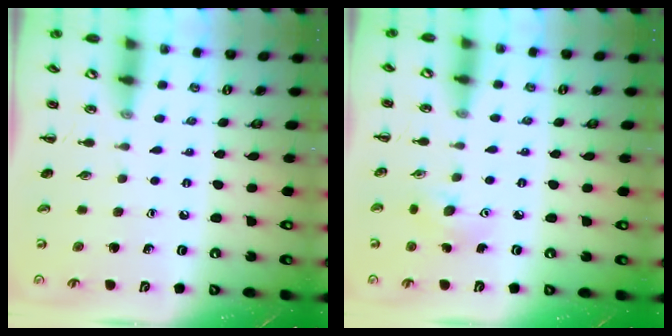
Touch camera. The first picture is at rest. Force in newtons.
{"total": 5.6, "press": 5.5, "slide": 1.0}